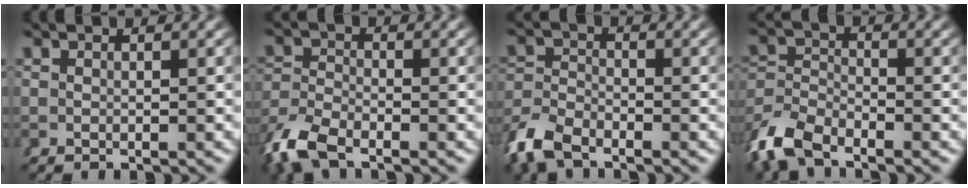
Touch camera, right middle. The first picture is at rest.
{"total": 4.0, "force": [-3.0, 1.9, 1.8], "torque": [-0.052, -0.015, -0.048]}
{"total": 4.5, "force": [-3.2, 2.7, 1.7], "torque": [-0.044, -0.013, -0.054]}
{"total": 5.2, "force": [-3.5, 3.1, 2.2], "torque": [-0.058, -0.025, -0.055]}